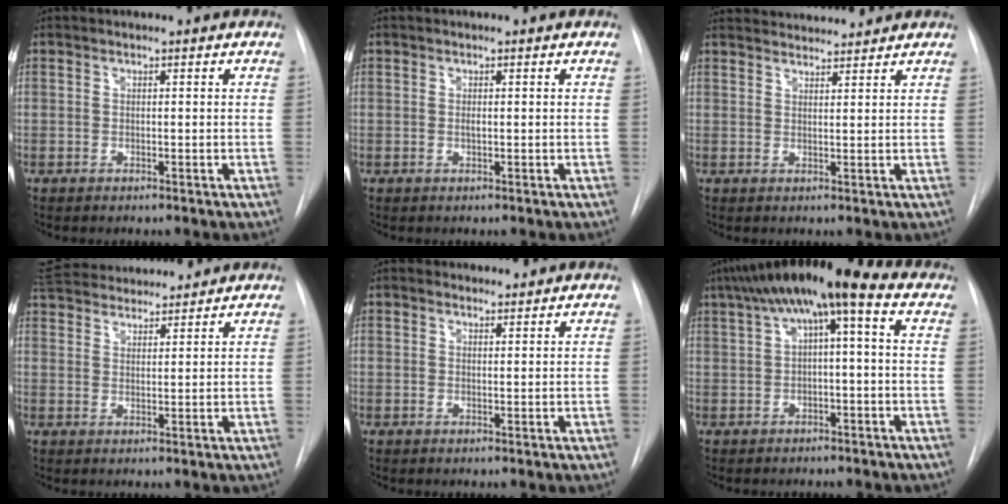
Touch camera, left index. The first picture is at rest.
{"total": 0.6, "force": [-0.1, 0.2, 0.5], "torque": [-0.011, -0.002, 0.000]}
{"total": 8.2, "force": [8.0, 0.9, 1.6], "torque": [-0.029, 0.029, 0.116]}
{"total": 12.1, "force": [11.3, 2.5, 3.6], "torque": [-0.070, 0.042, 0.184]}
{"total": 1.2, "force": [1.0, 0.6, -0.2], "torque": [0.001, 0.004, 0.012]}
{"total": 11.1, "force": [4.0, 2.0, 10.2], "torque": [-0.173, 0.054, 0.056]}